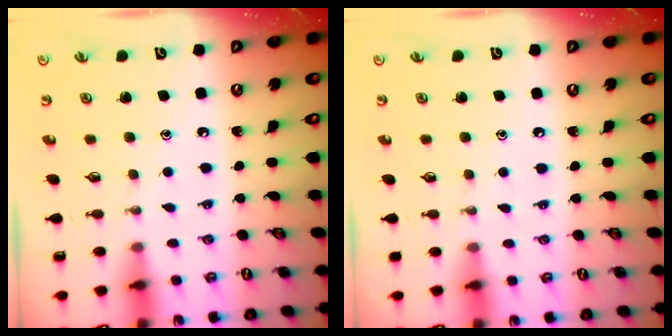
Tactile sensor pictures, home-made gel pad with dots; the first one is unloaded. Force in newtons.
{"total": 2.9, "press": 2.8, "slide": 0.4}